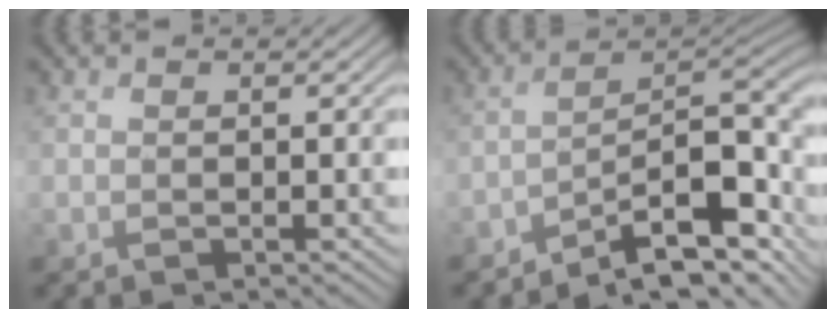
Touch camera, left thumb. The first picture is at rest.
{"total": 14.0, "force": [-7.5, 5.1, 10.6], "torque": [-0.155, -0.010, -0.123]}